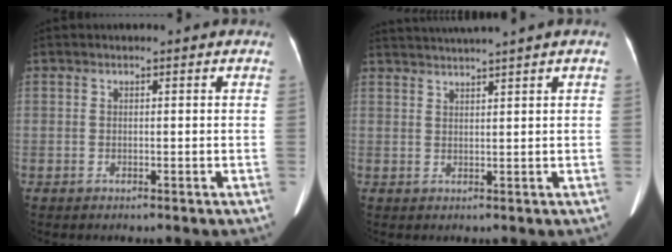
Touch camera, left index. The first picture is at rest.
{"total": 5.0, "force": [4.3, -1.7, 1.9], "torque": [-0.031, 0.016, 0.077]}